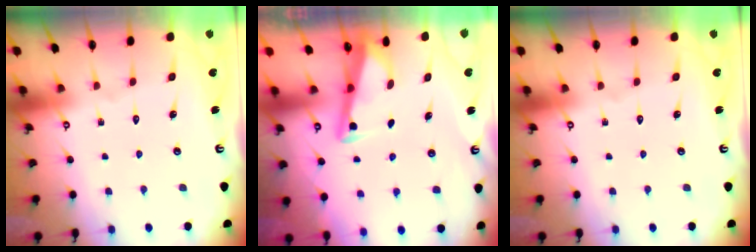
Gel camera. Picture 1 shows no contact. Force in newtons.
{"total": 3.4, "press": 3.4, "slide": 0.3}
{"total": 0.0}